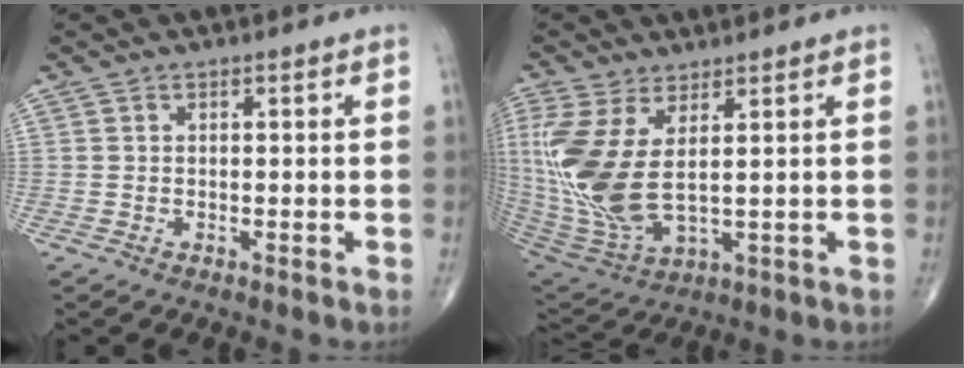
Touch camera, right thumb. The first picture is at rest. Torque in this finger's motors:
{"motor_torque": [2.47, 2.54, 1.93, 0.65, 0.72]}